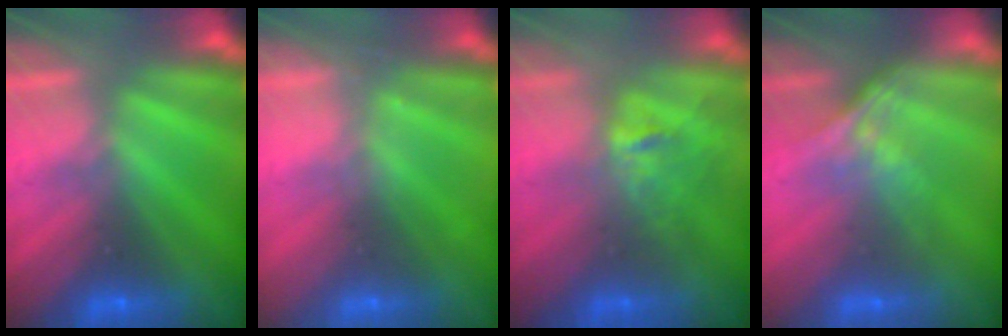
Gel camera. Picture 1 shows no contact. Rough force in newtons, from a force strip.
{"total": 2.2}
{"total": 2.7}
{"total": 1.6}